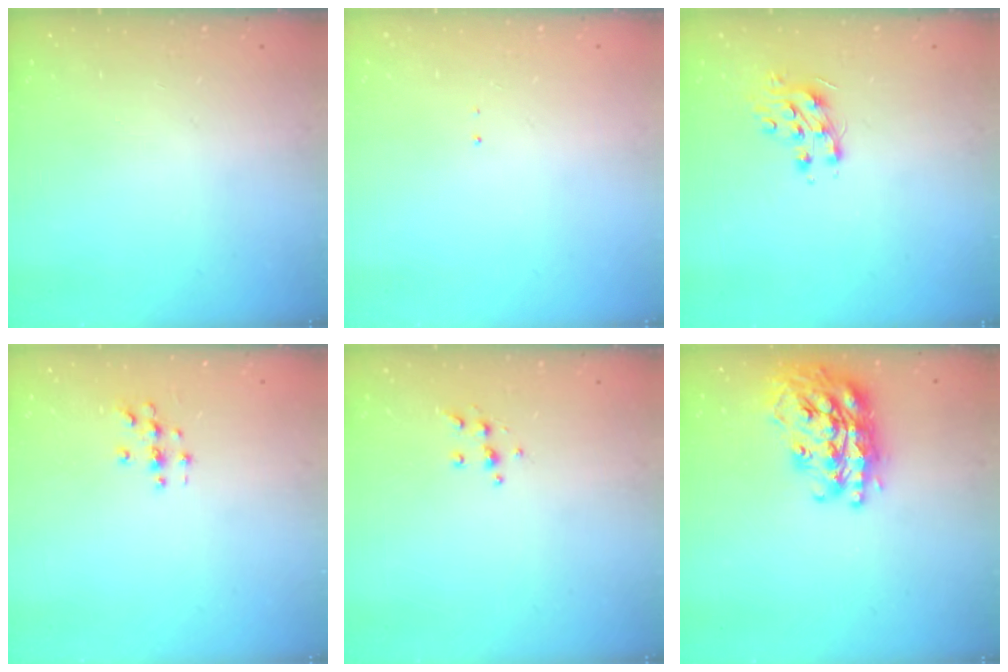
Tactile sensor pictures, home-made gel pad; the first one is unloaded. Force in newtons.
{"total": 0.7, "press": 0.7, "slide": 0.1}
{"total": 8.4, "press": 8.4, "slide": 0.2}
{"total": 3.1, "press": 3.1, "slide": 0.3}
{"total": 6.7, "press": 6.7, "slide": 0.8}
{"total": 25.6, "press": 25.5, "slide": 2.2}